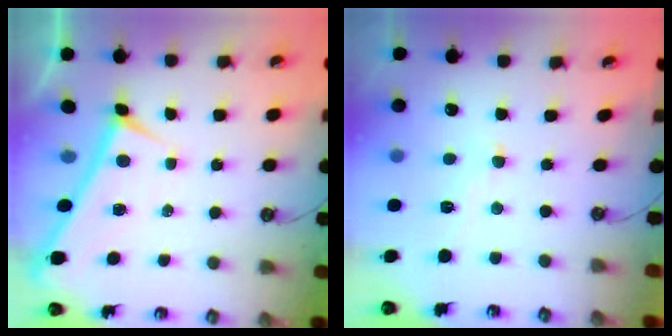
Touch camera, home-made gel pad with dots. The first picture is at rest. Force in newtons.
{"total": 2.1, "press": 2.1, "slide": 0.5}